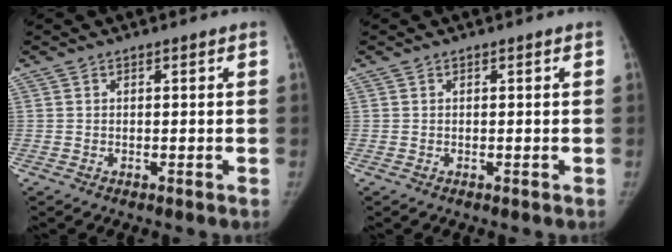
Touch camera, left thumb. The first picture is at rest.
{"total": 0.0}